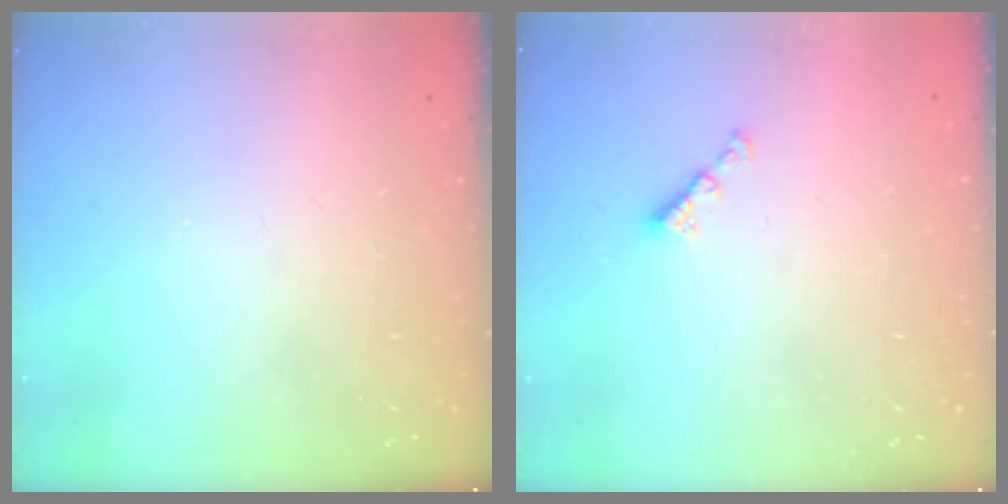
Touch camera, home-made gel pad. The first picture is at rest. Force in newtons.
{"total": 2.5, "press": 2.5, "slide": 0.4}